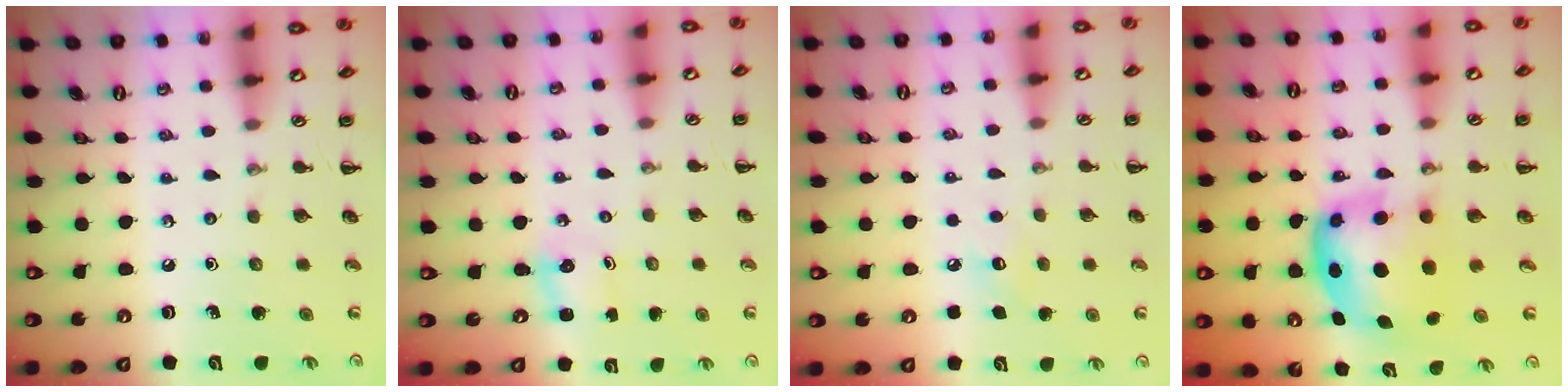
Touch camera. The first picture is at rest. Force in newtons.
{"total": 1.3, "press": 1.2, "slide": 0.3}
{"total": 4.7, "press": 4.6, "slide": 1.0}
{"total": 7.0, "press": 6.8, "slide": 1.6}